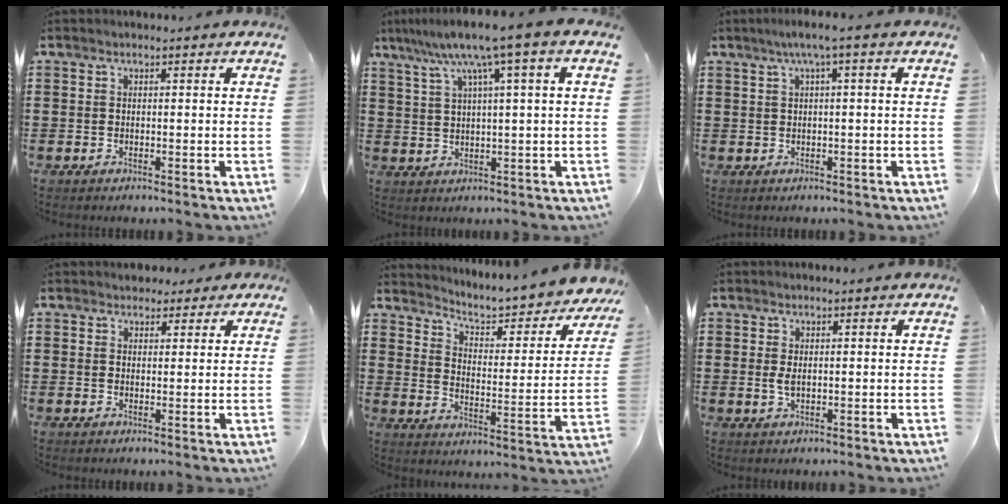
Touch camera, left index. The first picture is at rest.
{"total": 8.4, "force": [4.1, -0.3, 7.3], "torque": [-0.151, -0.010, 0.065]}
{"total": 2.0, "force": [0.3, -0.1, 2.0], "torque": [-0.036, -0.001, 0.004]}
{"total": 2.5, "force": [1.9, 1.6, 0.1], "torque": [-0.003, 0.006, 0.034]}
{"total": 5.2, "force": [4.7, 0.8, 2.1], "torque": [-0.059, -0.039, 0.072]}
{"total": 1.8, "force": [0.3, 0.7, 1.7], "torque": [-0.041, 0.000, 0.002]}